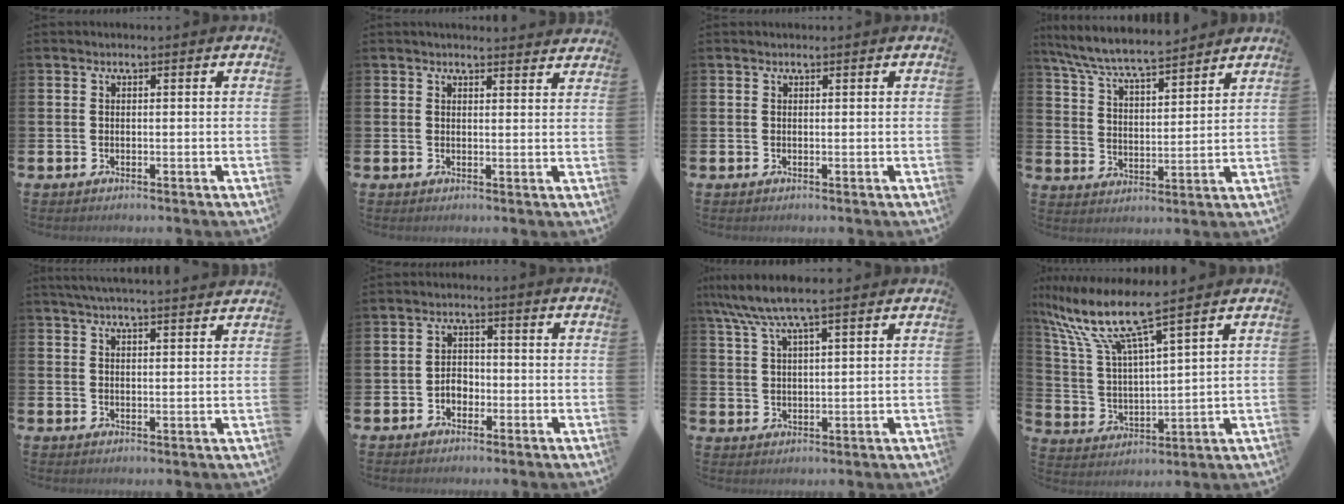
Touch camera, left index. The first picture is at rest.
{"total": 2.4, "force": [2.4, 0.2, -0.1], "torque": [0.005, -0.016, 0.042]}
{"total": 0.0}
{"total": 7.3, "force": [6.9, 0.5, 2.2], "torque": [-0.073, -0.044, 0.123]}
{"total": 4.3, "force": [4.2, -0.4, 0.9], "torque": [-0.026, -0.017, 0.076]}
{"total": 2.5, "force": [-1.2, 1.8, 1.1], "torque": [-0.020, 0.005, -0.029]}
{"total": 7.2, "force": [5.9, 0.9, 4.0], "torque": [-0.097, -0.013, 0.107]}
{"total": 9.3, "force": [7.9, 0.6, 4.9], "torque": [-0.135, -0.046, 0.130]}